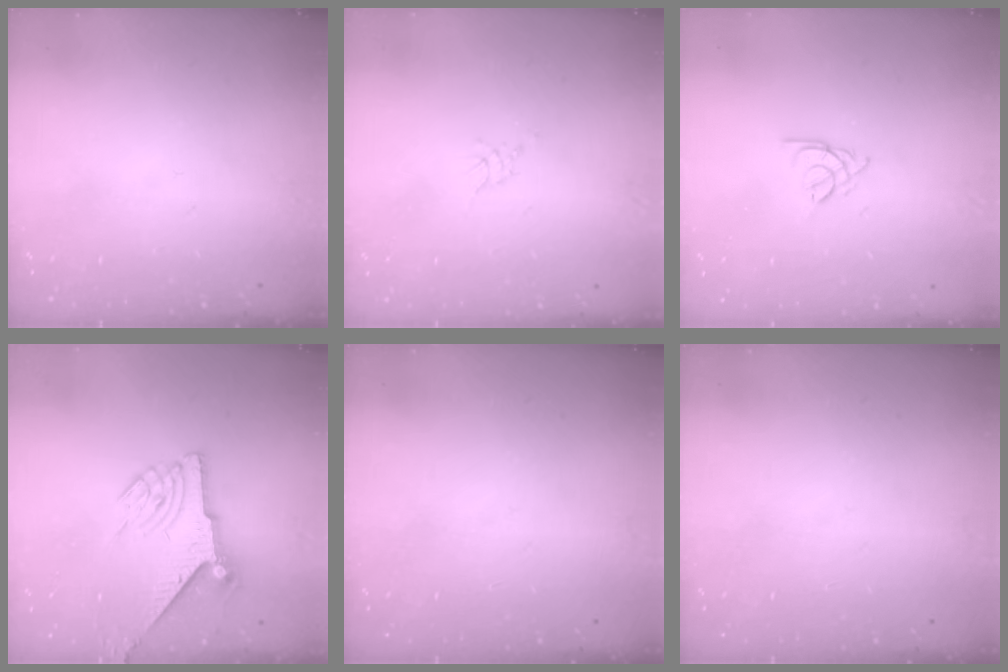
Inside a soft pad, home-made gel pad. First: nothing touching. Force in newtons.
{"total": 2.1, "press": 2.1, "slide": 0.5}
{"total": 2.5, "press": 2.5, "slide": 0.7}
{"total": 7.4, "press": 7.4, "slide": 0.2}
{"total": 0.0}
{"total": 0.0}